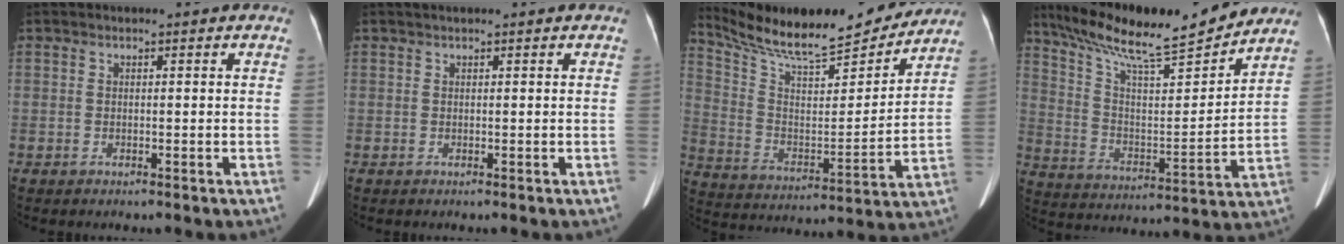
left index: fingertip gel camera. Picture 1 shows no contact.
{"total": 0.9, "force": [0.8, 0.1, 0.5], "torque": [-0.010, 0.017, 0.017]}
{"total": 21.3, "force": [19.2, 3.6, 8.6], "torque": [-0.152, 0.000, 0.304]}
{"total": 20.2, "force": [17.6, 1.7, 9.6], "torque": [-0.169, 0.002, 0.286]}